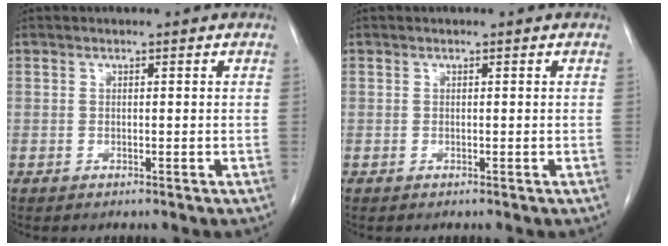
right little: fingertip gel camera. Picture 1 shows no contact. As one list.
[{"total": 0.0}]